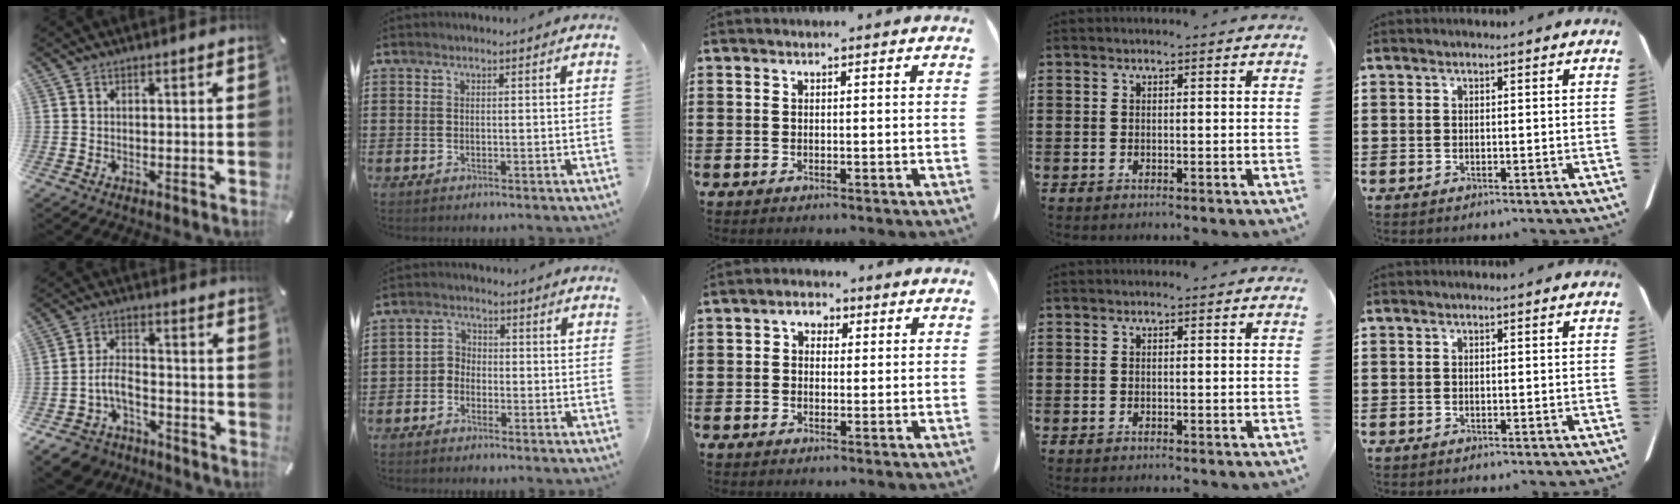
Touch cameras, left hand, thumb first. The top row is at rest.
{"thumb": {"total": 9.1, "force": [-5.1, 5.8, 4.8], "torque": [-0.104, 0.020, -0.097]}, "index": {"total": 2.6, "force": [-1.8, 1.9, 0.4], "torque": [-0.018, 0.008, -0.041]}, "middle": {"total": 2.1, "force": [0.6, 1.7, 1.2], "torque": [-0.023, 0.006, 0.007]}}